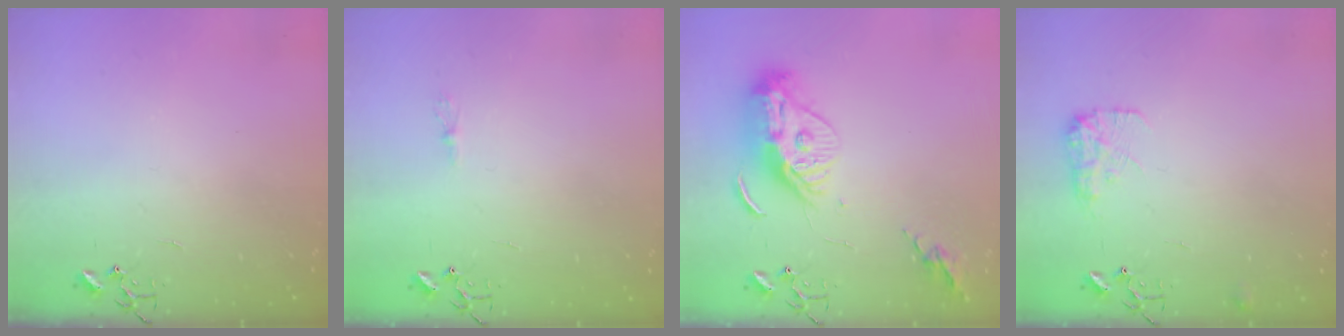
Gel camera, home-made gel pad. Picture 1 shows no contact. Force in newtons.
{"total": 4.7, "press": 4.6, "slide": 0.6}
{"total": 13.5, "press": 13.4, "slide": 1.5}
{"total": 9.5, "press": 9.5, "slide": 0.3}